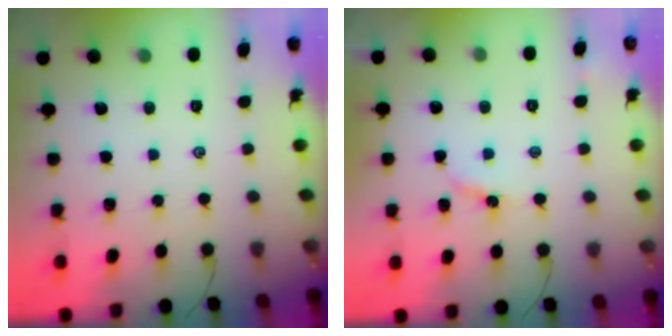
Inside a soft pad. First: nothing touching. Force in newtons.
{"total": 4.0, "press": 4.0, "slide": 0.2}